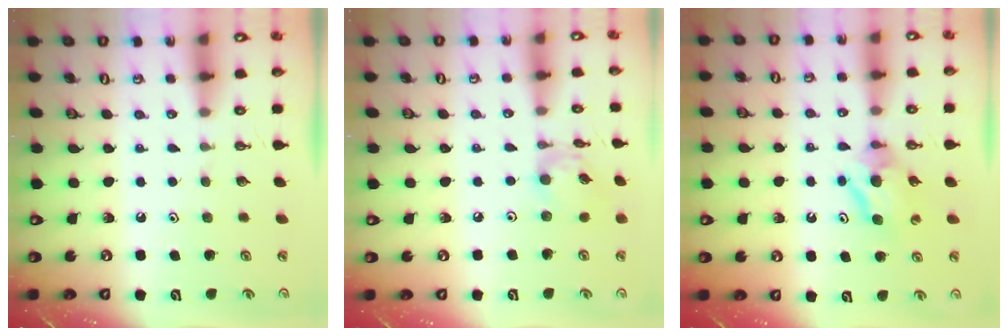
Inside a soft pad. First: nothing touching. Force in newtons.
{"total": 8.8, "press": 8.8, "slide": 0.5}
{"total": 8.3, "press": 8.3, "slide": 0.3}